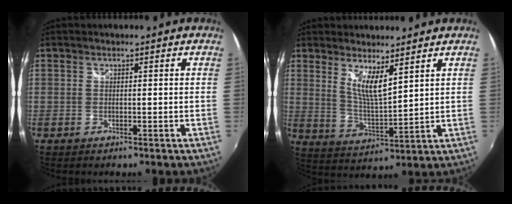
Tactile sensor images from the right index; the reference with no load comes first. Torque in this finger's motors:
{"motor_torque": [-0.04, 0.12, 0.06, 0.03]}